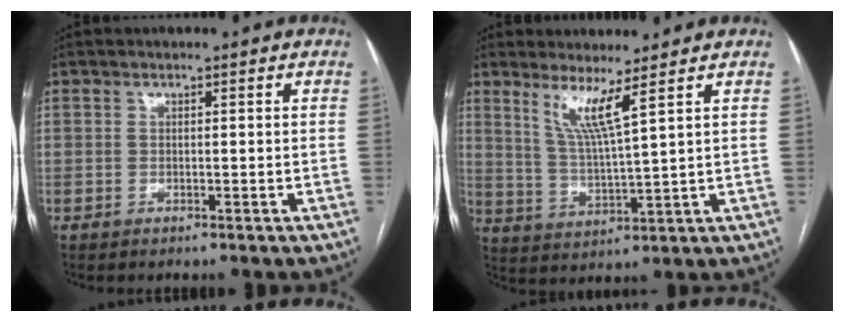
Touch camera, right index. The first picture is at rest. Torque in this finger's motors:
{"motor_torque": [0.63, 0.57, 0.22, 0.12]}